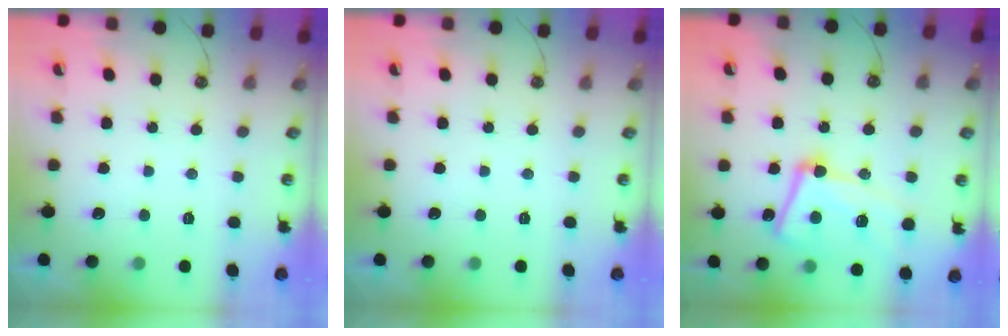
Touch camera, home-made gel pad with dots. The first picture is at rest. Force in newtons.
{"total": 0.0}
{"total": 16.7, "press": 16.6, "slide": 2.3}